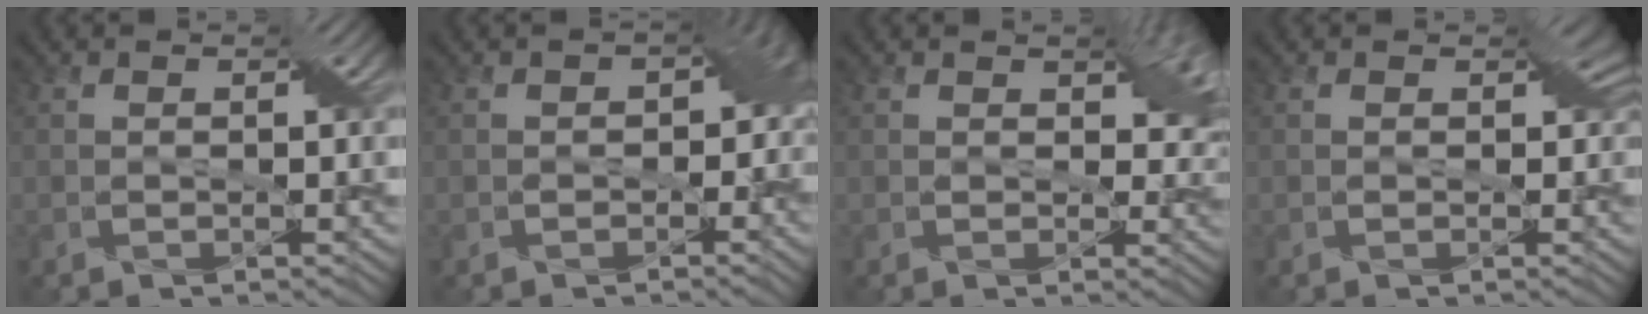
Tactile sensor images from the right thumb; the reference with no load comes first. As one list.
[{"total": 4.9, "force": [-0.6, 3.7, 3.2], "torque": [-0.037, -0.010, -0.012]}, {"total": 5.9, "force": [1.6, 3.5, 4.4], "torque": [-0.061, 0.002, 0.022]}, {"total": 1.7, "force": [0.4, 1.4, 0.9], "torque": [-0.019, 0.001, 0.000]}]